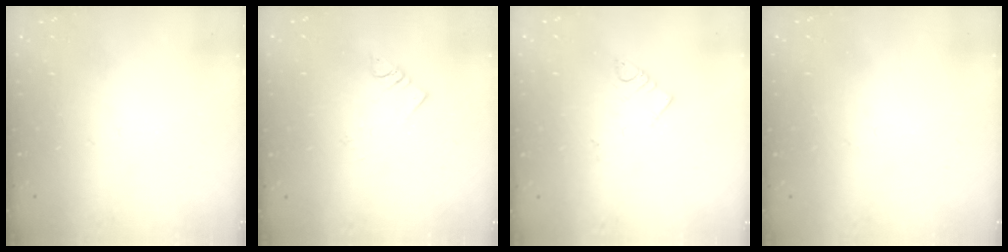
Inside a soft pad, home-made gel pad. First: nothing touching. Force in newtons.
{"total": 1.9, "press": 1.9, "slide": 0.1}
{"total": 2.9, "press": 2.9, "slide": 0.3}
{"total": 0.0}